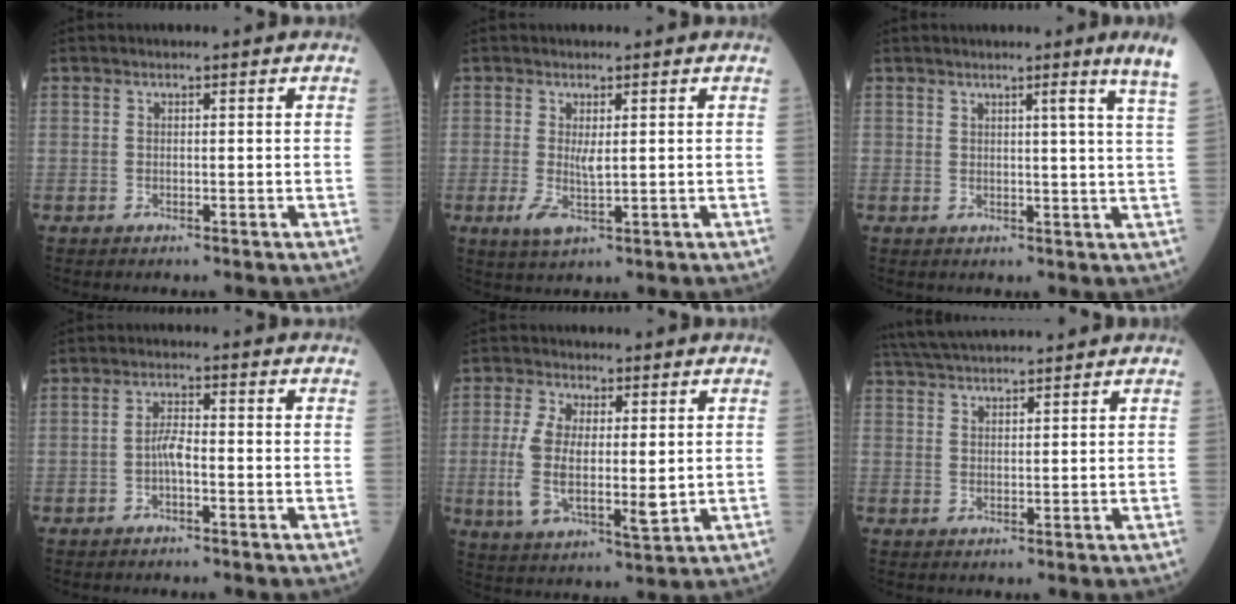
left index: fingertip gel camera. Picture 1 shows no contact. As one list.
[{"total": 3.2, "force": [-0.1, 0.8, 3.1], "torque": [-0.066, -0.010, 0.004]}, {"total": 6.3, "force": [4.5, -1.7, 4.0], "torque": [-0.052, -0.033, 0.034]}, {"total": 2.7, "force": [-1.0, 0.7, 2.5], "torque": [-0.050, 0.002, -0.021]}, {"total": 10.4, "force": [0.3, 3.8, 9.6], "torque": [-0.208, -0.010, 0.009]}, {"total": 9.5, "force": [8.8, 0.6, 3.6], "torque": [-0.071, 0.038, 0.147]}]